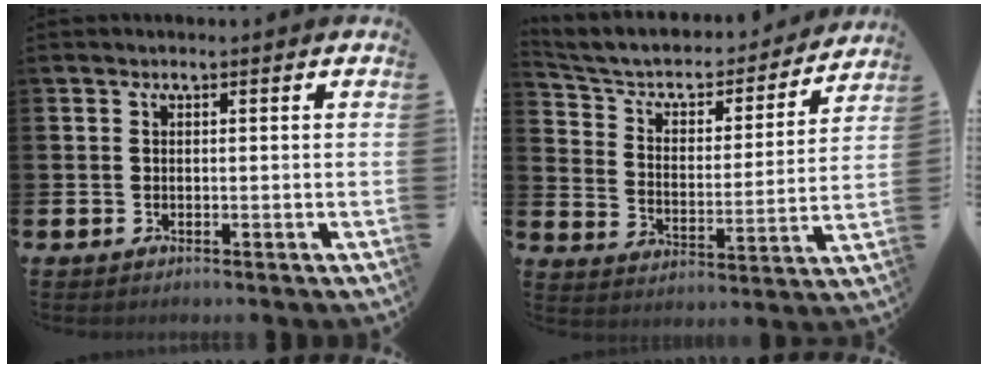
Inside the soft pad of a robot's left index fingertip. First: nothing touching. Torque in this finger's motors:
{"motor_torque": [-0.95, -0.88, 0.13, 0.10]}